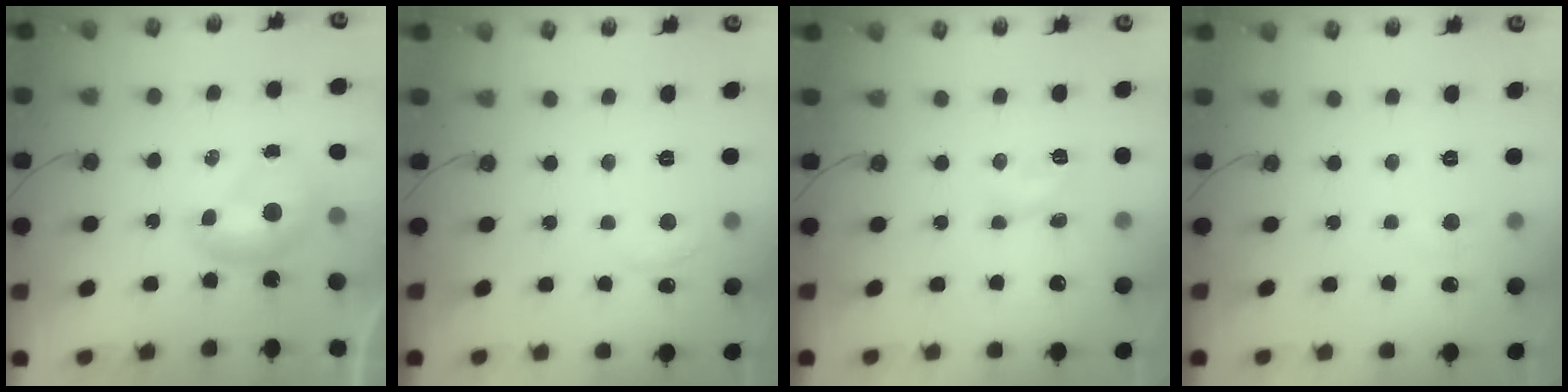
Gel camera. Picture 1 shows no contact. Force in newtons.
{"total": 0.8, "press": 0.4, "slide": 0.7}
{"total": 2.9, "press": 2.9, "slide": 0.5}
{"total": 1.6, "press": 1.5, "slide": 0.5}